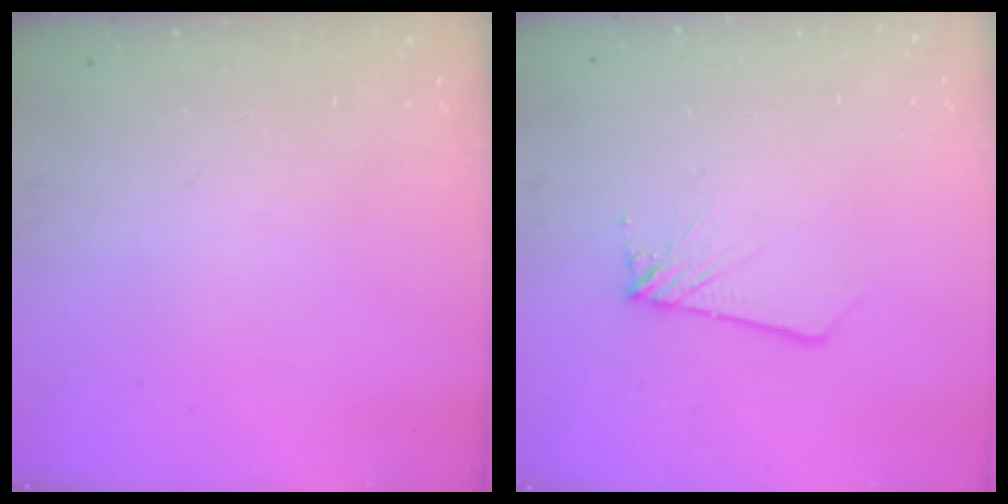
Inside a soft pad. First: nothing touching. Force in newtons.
{"total": 2.0, "press": 2.0, "slide": 0.1}